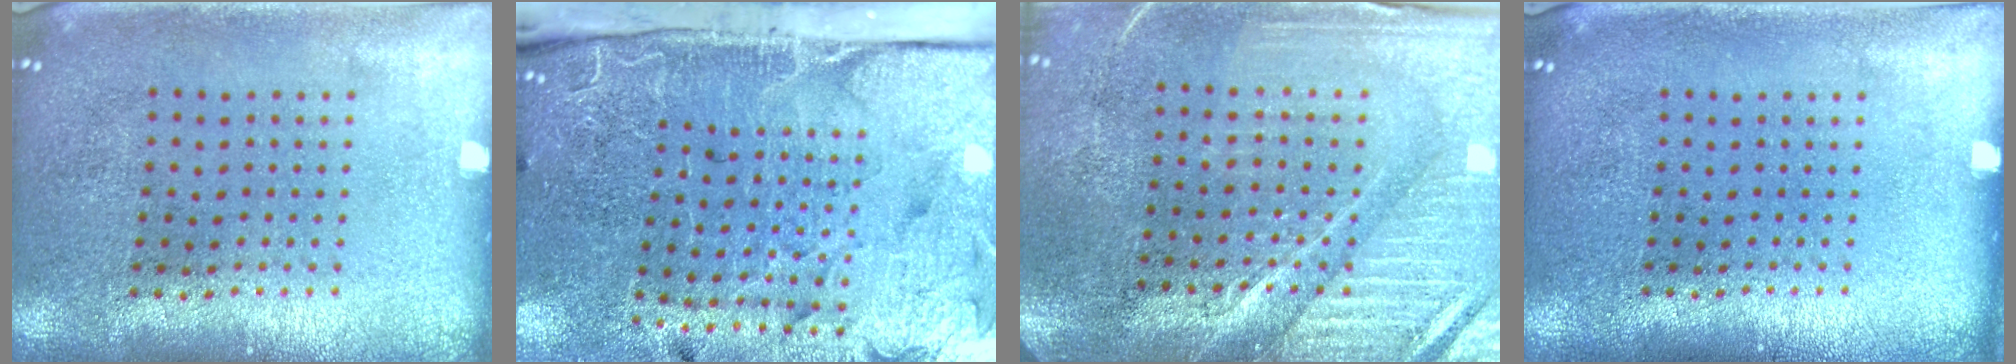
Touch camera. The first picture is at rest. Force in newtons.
{"total": 5.1, "press": 3.9, "slide": 3.3}
{"total": 4.0, "press": 3.7, "slide": 1.5}
{"total": 0.0}